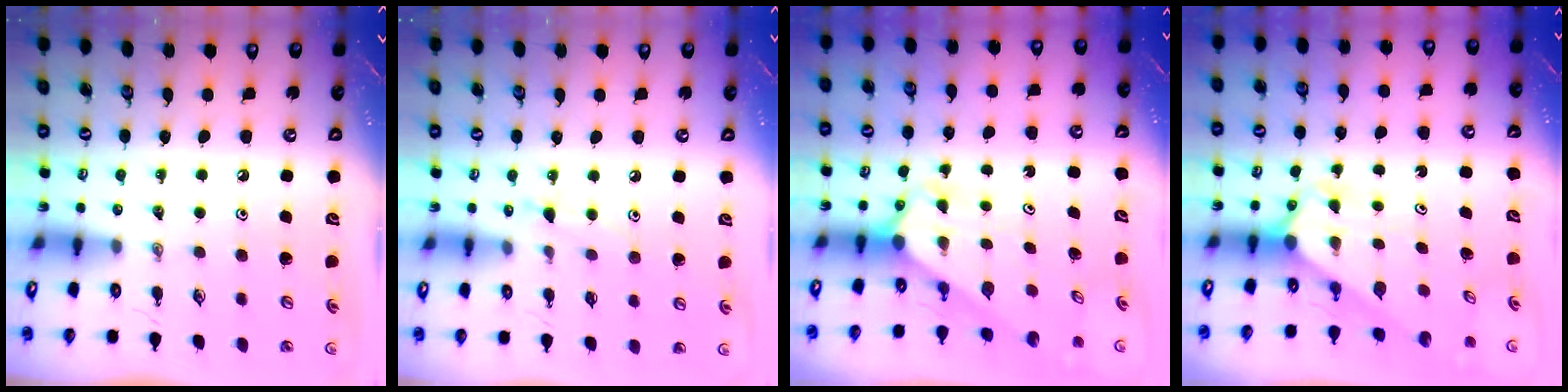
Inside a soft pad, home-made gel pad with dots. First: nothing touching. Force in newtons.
{"total": 9.1, "press": 9.1, "slide": 0.6}
{"total": 2.5, "press": 2.5, "slide": 0.2}
{"total": 2.5, "press": 2.5, "slide": 0.2}